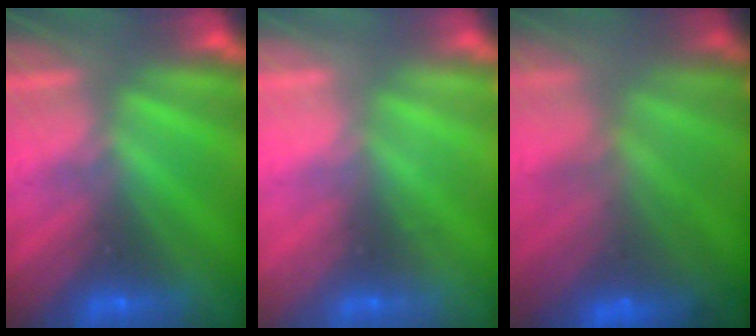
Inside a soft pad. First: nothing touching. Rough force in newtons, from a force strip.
{"total": 1.9}
{"total": 11.8}